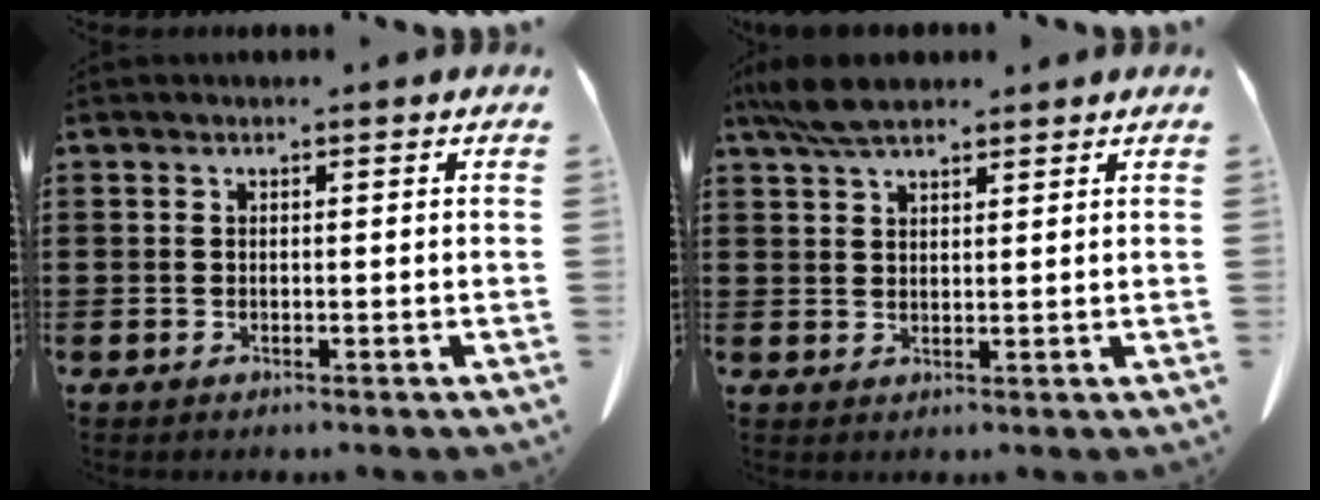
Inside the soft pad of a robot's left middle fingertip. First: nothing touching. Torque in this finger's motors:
{"motor_torque": [0.99, 0.55, 0.46, 0.14]}